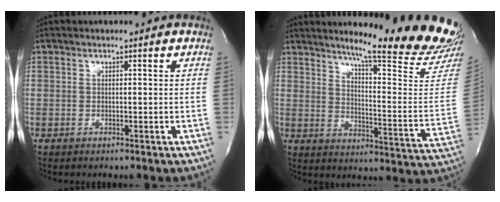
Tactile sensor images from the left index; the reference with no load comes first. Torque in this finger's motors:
{"motor_torque": [0.01, -0.04, 0.47, 0.10]}